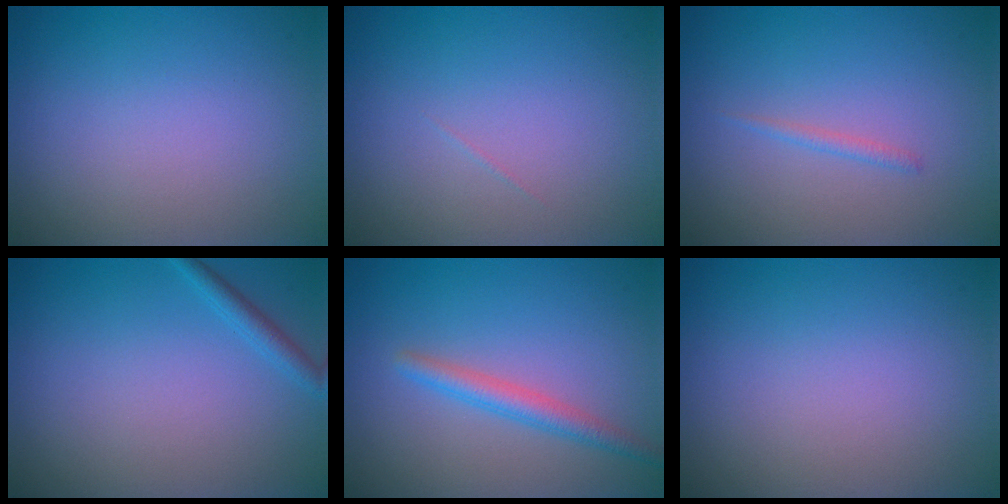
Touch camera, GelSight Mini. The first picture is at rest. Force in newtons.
{"total": 0.0}
{"total": 0.7, "press": 0.7, "slide": 0.0}
{"total": 1.4, "press": 1.4, "slide": 0.1}
{"total": 2.4, "press": 2.4, "slide": 0.1}
{"total": 0.0}